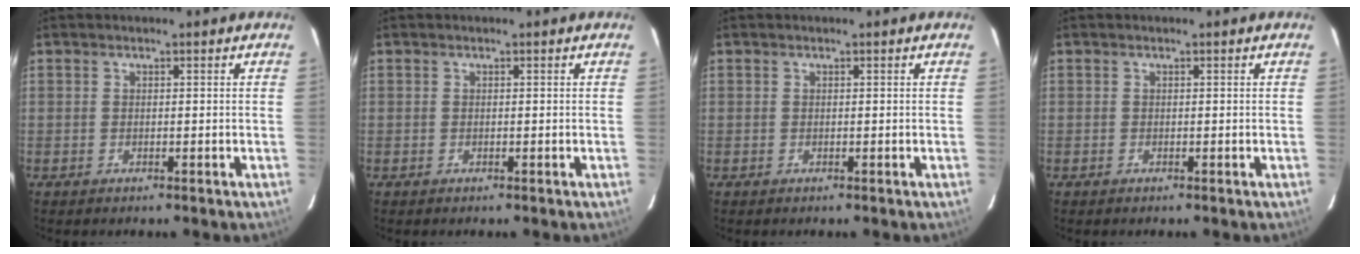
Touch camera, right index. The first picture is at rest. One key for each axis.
{"total": 0.0}
{"total": 0.0}
{"total": 0.0}